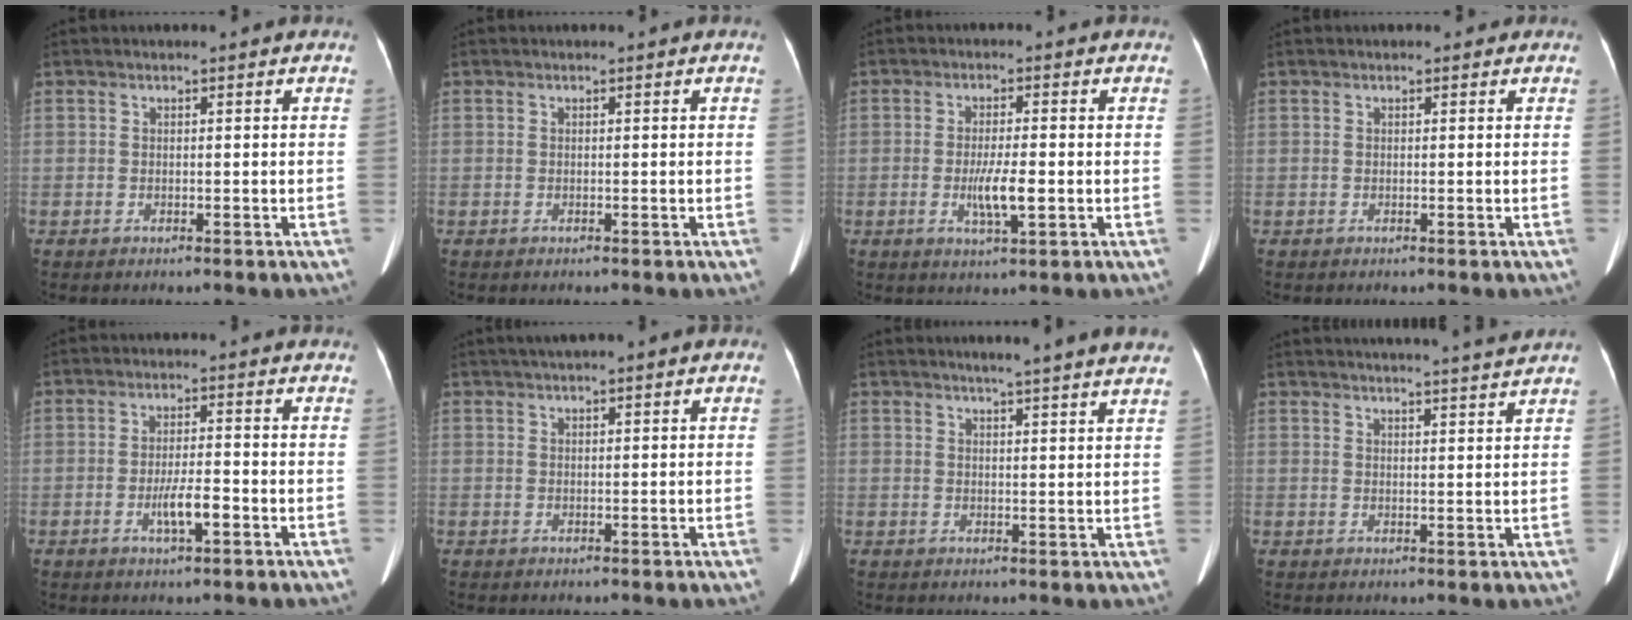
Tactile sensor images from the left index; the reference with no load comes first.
{"total": 0.0}
{"total": 4.8, "force": [-1.0, 0.5, 4.6], "torque": [-0.090, -0.008, -0.017]}
{"total": 0.7, "force": [0.5, 0.5, 0.2], "torque": [-0.005, 0.004, 0.002]}
{"total": 4.1, "force": [-1.7, 0.6, 3.7], "torque": [-0.069, -0.001, -0.031]}
{"total": 3.7, "force": [2.3, 0.8, 2.8], "torque": [-0.041, 0.028, 0.033]}
{"total": 8.9, "force": [7.7, -0.4, 4.5], "torque": [-0.057, 0.008, 0.078]}
{"total": 10.4, "force": [9.8, -1.5, 3.1], "torque": [-0.042, -0.012, 0.115]}